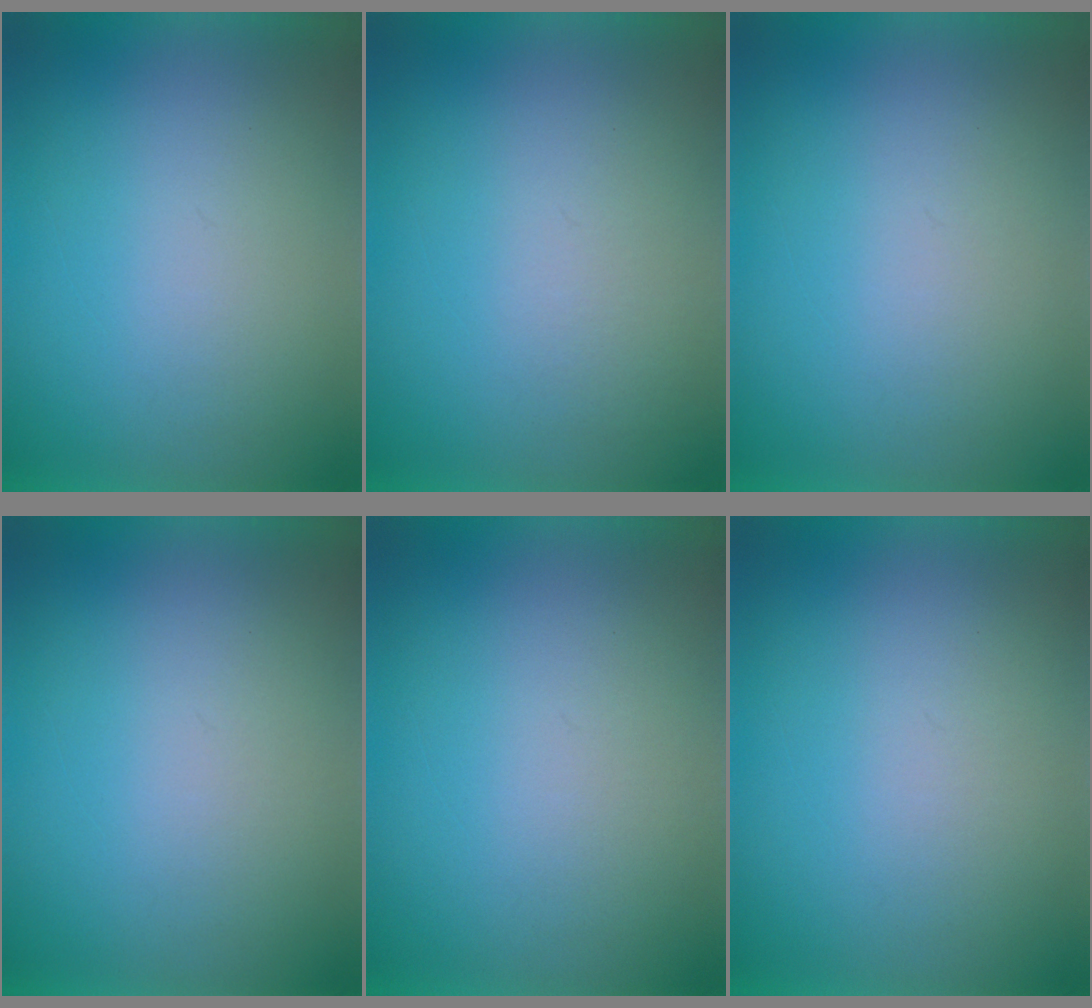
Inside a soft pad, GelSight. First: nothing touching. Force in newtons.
{"total": 1.8}
{"total": 1.0}
{"total": 1.1}
{"total": 1.2}
{"total": 1.2}